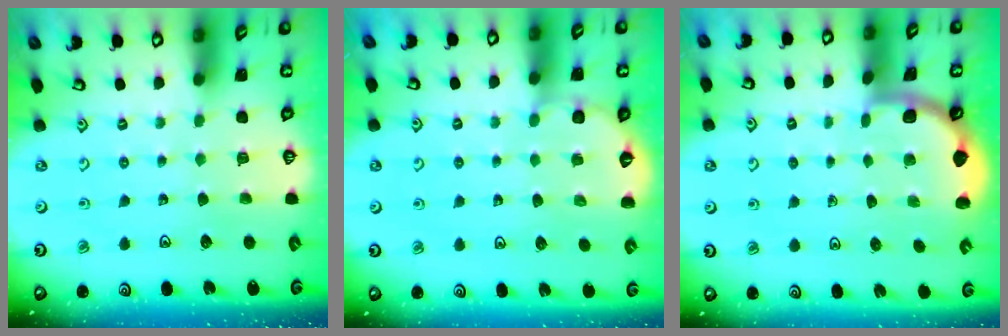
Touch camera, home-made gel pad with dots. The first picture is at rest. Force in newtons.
{"total": 3.2, "press": 2.7, "slide": 1.7}
{"total": 1.8, "press": 1.8, "slide": 0.0}